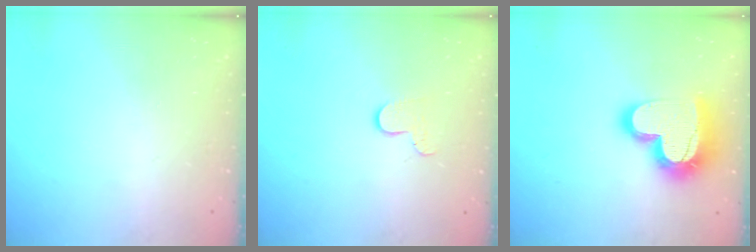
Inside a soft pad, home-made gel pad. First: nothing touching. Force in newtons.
{"total": 6.4, "press": 6.4, "slide": 0.5}
{"total": 21.1, "press": 21.1, "slide": 1.5}